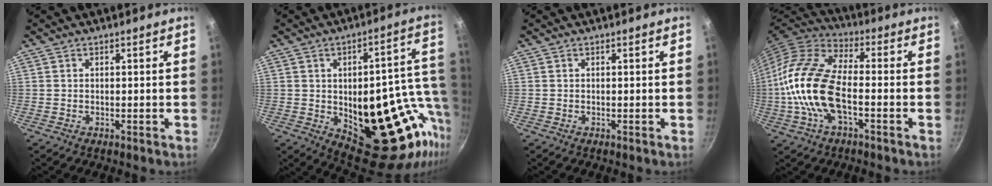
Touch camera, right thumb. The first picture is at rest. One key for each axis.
{"total": 25.0, "fx": -4.0, "fy": 12.2, "fz": 21.4, "tx": -0.211, "ty": -0.003, "tz": -0.031}
{"total": 0.0}
{"total": 18.2, "fx": -2.7, "fy": 9.2, "fz": 15.5, "tx": -0.300, "ty": 0.032, "tz": -0.067}